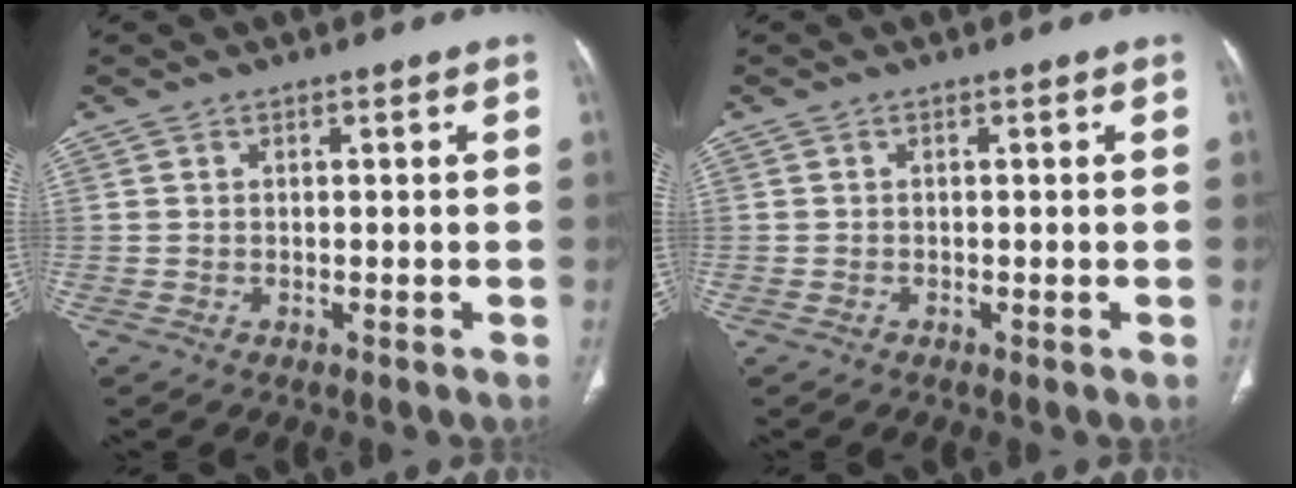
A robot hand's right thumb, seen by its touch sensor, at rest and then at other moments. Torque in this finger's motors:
{"motor_torque": [0.06, -0.83, -0.02, 0.21, -0.03]}